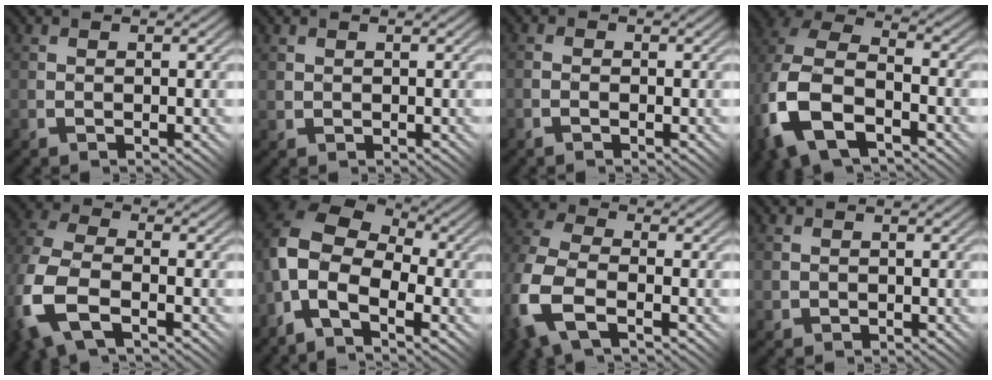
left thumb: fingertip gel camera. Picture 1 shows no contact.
{"total": 0.8, "force": [0.4, 0.7, 0.3], "torque": [-0.011, -0.002, 0.009]}
{"total": 1.0, "force": [-0.5, 0.7, 0.5], "torque": [-0.001, 0.002, -0.013]}
{"total": 13.6, "force": [-4.9, 8.8, 9.2], "torque": [-0.237, -0.035, -0.087]}
{"total": 11.9, "force": [-4.5, 7.1, 8.5], "torque": [-0.241, -0.029, -0.083]}
{"total": 12.5, "force": [-3.0, 8.4, 8.7], "torque": [-0.194, -0.017, -0.051]}
{"total": 10.7, "force": [-4.0, 6.3, 7.7], "torque": [-0.221, -0.021, -0.077]}
{"total": 1.2, "force": [0.2, 1.1, 0.4], "torque": [-0.013, -0.004, 0.004]}